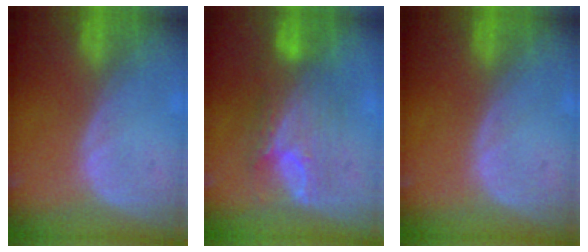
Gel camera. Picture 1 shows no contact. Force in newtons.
{"total": 7.3, "press": 7.1, "slide": 1.3}
{"total": 0.0}